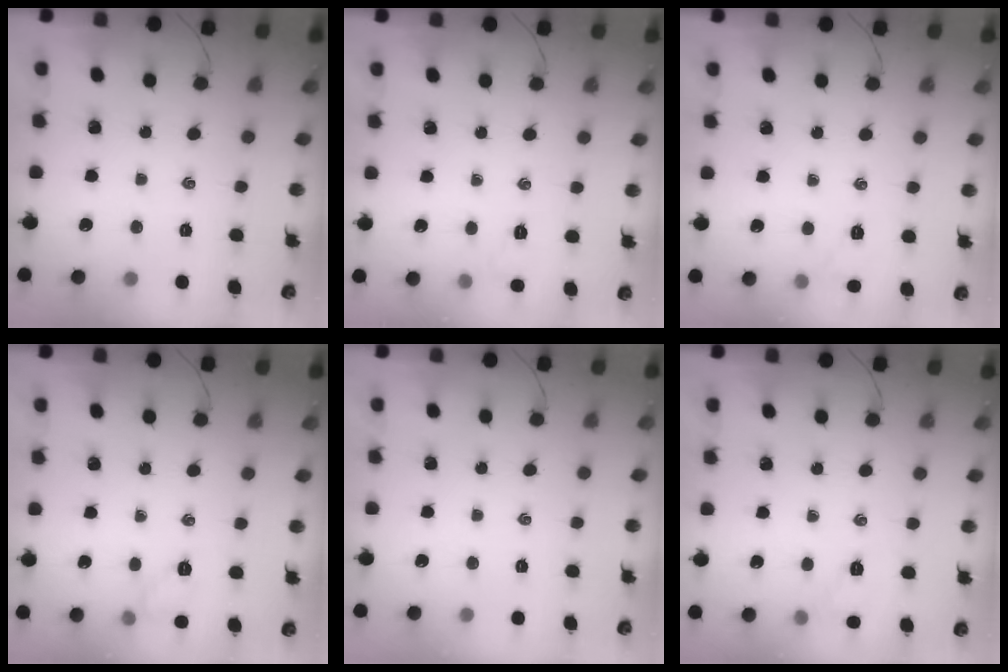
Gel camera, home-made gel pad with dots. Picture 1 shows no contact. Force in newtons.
{"total": 5.2, "press": 5.0, "slide": 1.4}
{"total": 6.5, "press": 6.3, "slide": 1.6}
{"total": 7.0, "press": 6.8, "slide": 1.6}
{"total": 0.0}
{"total": 6.6, "press": 6.3, "slide": 1.8}